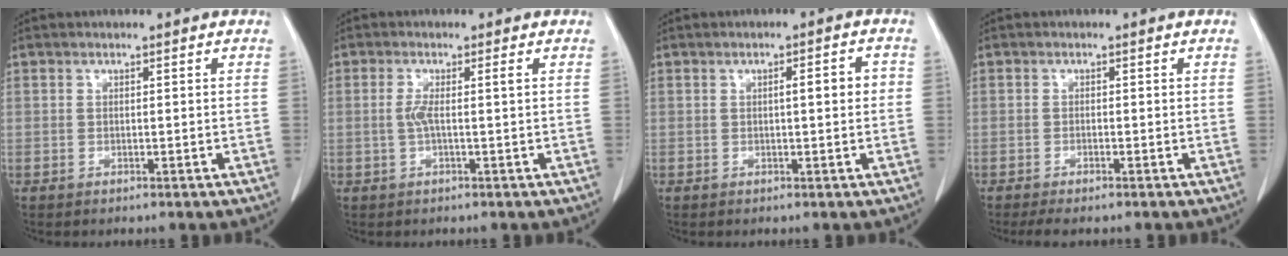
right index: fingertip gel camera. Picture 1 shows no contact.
{"total": 2.4, "force": [-0.1, -0.1, 2.3], "torque": [-0.051, 0.003, -0.002]}
{"total": 3.1, "force": [0.2, 0.5, 3.0], "torque": [-0.045, 0.007, 0.002]}
{"total": 3.2, "force": [-2.5, 0.5, 1.8], "torque": [-0.025, -0.007, -0.034]}